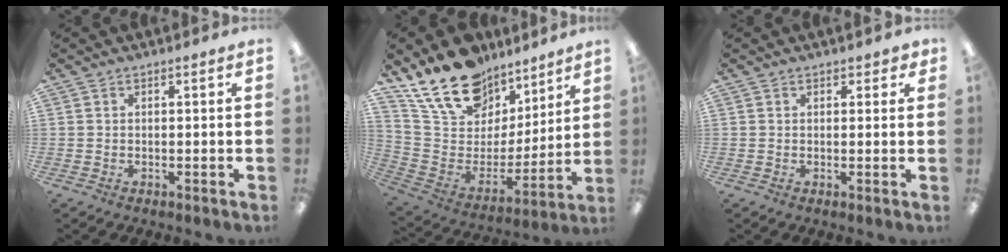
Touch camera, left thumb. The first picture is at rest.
{"total": 18.8, "force": [14.9, 9.7, 6.1], "torque": [-0.131, -0.105, 0.274]}
{"total": 1.5, "force": [1.1, 1.0, 0.5], "torque": [-0.001, 0.001, 0.017]}